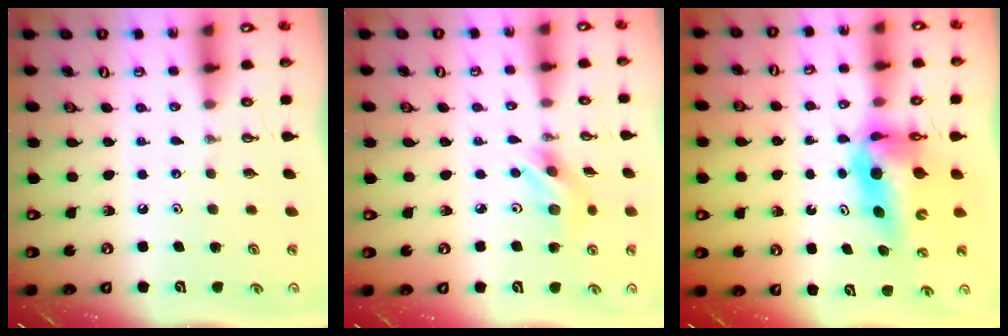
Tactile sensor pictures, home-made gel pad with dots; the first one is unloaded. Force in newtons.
{"total": 7.0, "press": 7.0, "slide": 0.2}
{"total": 11.1, "press": 10.6, "slide": 3.2}